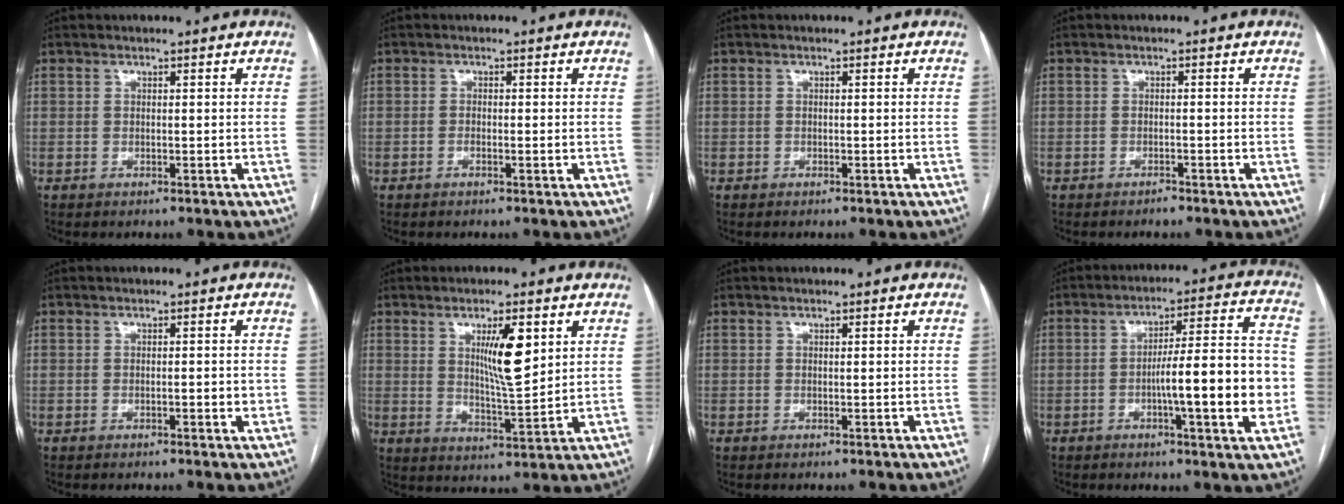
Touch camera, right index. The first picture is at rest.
{"total": 1.1, "force": [-0.5, 0.1, 0.9], "torque": [-0.018, 0.003, -0.008]}
{"total": 0.0}
{"total": 1.0, "force": [-0.9, 0.2, 0.4], "torque": [-0.009, 0.000, -0.013]}
{"total": 1.6, "force": [-0.4, 0.4, 1.5], "torque": [-0.024, 0.001, -0.006]}
{"total": 8.2, "force": [3.0, 1.3, 7.5], "torque": [-0.127, -0.008, 0.052]}
{"total": 0.0}
{"total": 14.1, "force": [-3.1, 1.0, 13.7], "torque": [-0.204, 0.013, -0.047]}